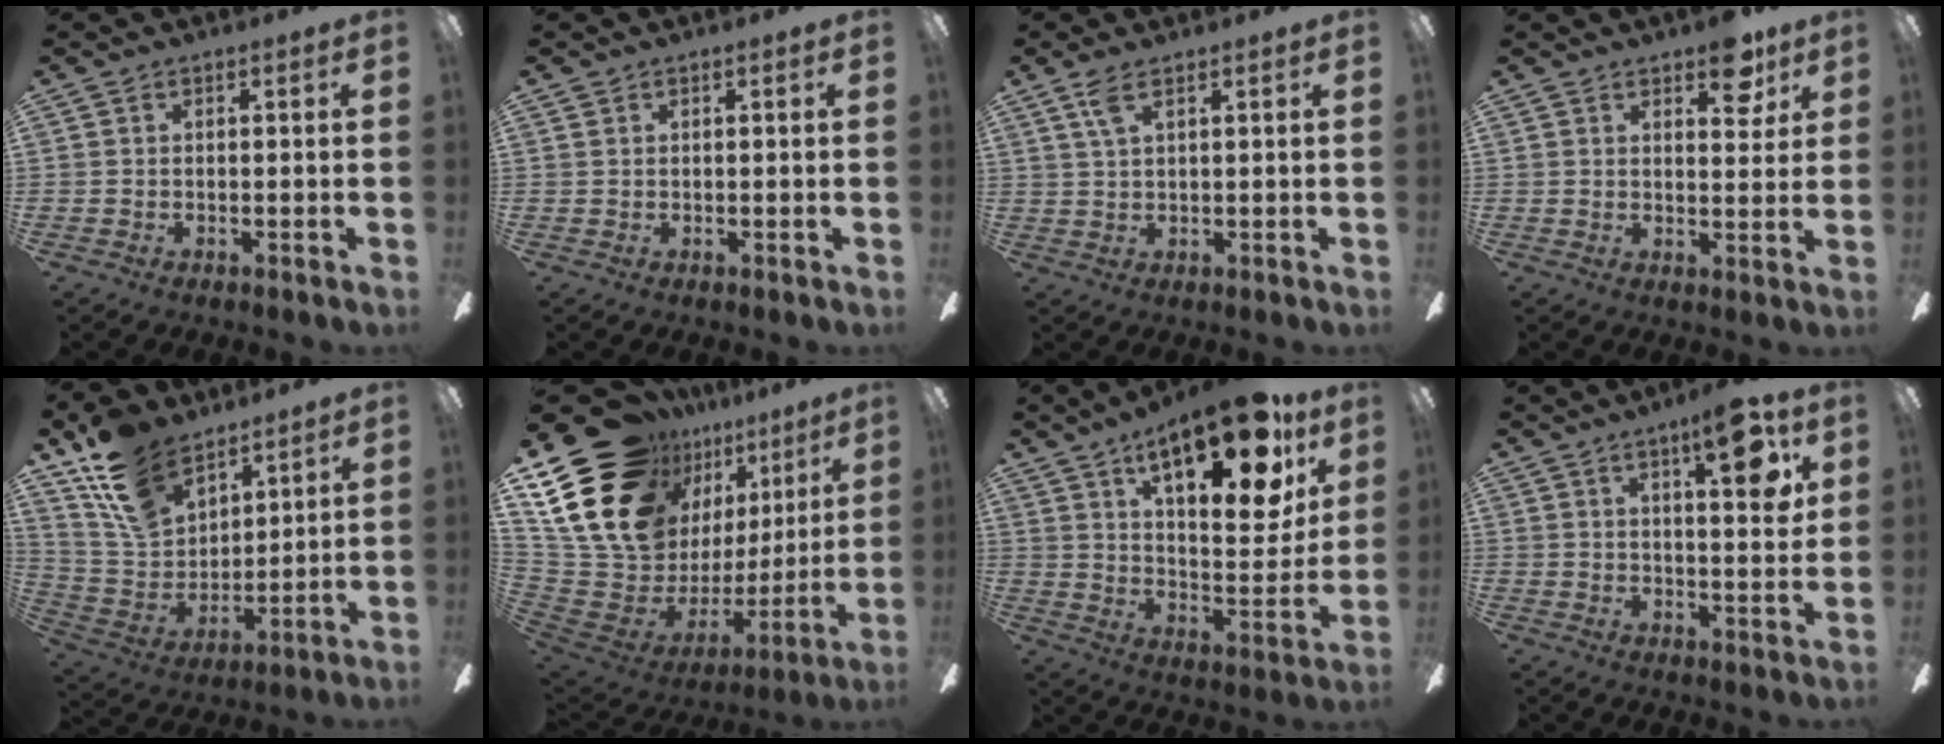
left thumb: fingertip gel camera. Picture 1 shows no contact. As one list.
[{"total": 0.7, "force": [0.5, 0.4, 0.1], "torque": [-0.001, 0.003, 0.009]}, {"total": 4.4, "force": [2.6, 1.6, 3.2], "torque": [-0.072, 0.003, 0.046]}, {"total": 7.6, "force": [5.2, 3.7, 4.2], "torque": [-0.037, -0.023, 0.085]}, {"total": 16.0, "force": [11.4, 9.4, 6.3], "torque": [-0.147, -0.053, 0.225]}, {"total": 23.4, "force": [14.6, 13.9, 11.9], "torque": [-0.239, -0.113, 0.296]}, {"total": 22.5, "force": [13.6, 8.5, 15.8], "torque": [-0.224, -0.074, 0.219]}, {"total": 11.7, "force": [6.0, 3.6, 9.4], "torque": [-0.123, -0.027, 0.092]}]